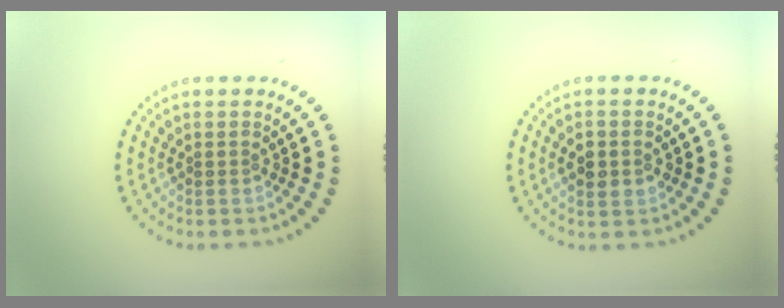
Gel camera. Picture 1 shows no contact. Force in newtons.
{"total": 2.8, "press": 2.8, "slide": 0.1}